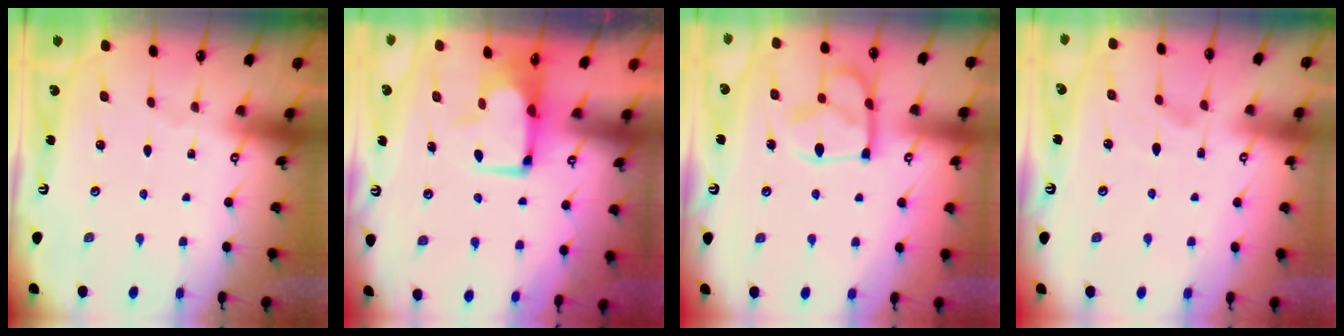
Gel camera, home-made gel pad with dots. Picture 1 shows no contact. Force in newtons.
{"total": 4.2, "press": 4.2, "slide": 0.5}
{"total": 15.1, "press": 15.0, "slide": 1.2}
{"total": 2.3, "press": 2.0, "slide": 1.2}